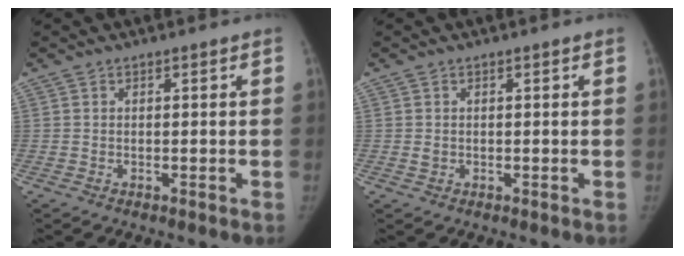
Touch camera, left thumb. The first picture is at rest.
{"total": 0.8, "force": [0.0, 0.7, 0.4], "torque": [-0.005, 0.000, 0.003]}